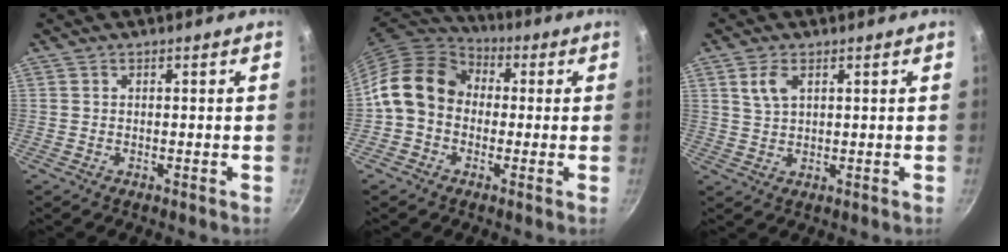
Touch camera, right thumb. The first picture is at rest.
{"total": 13.5, "force": [0.4, 10.9, 8.0], "torque": [-0.121, 0.036, -0.013]}
{"total": 2.4, "force": [1.1, 1.0, 1.9], "torque": [-0.039, -0.005, 0.023]}